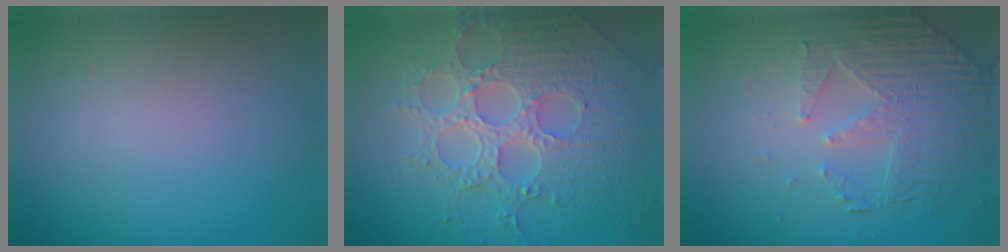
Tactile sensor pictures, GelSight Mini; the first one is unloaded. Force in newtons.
{"total": 8.0, "press": 5.9, "slide": 5.4}
{"total": 4.9, "press": 3.7, "slide": 3.3}